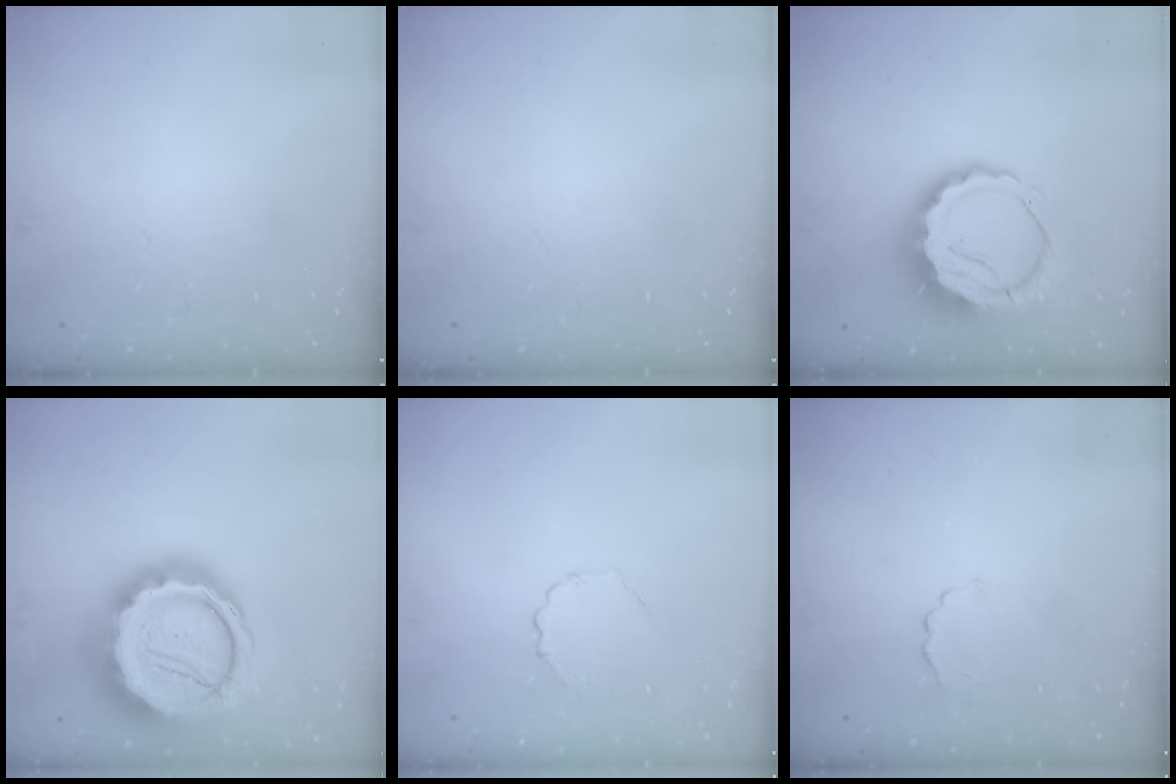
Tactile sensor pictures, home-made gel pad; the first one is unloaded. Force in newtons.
{"total": 0.0}
{"total": 9.5, "press": 9.2, "slide": 2.2}
{"total": 27.7, "press": 27.3, "slide": 4.7}
{"total": 2.8, "press": 2.6, "slide": 1.1}
{"total": 2.2, "press": 2.2, "slide": 0.6}